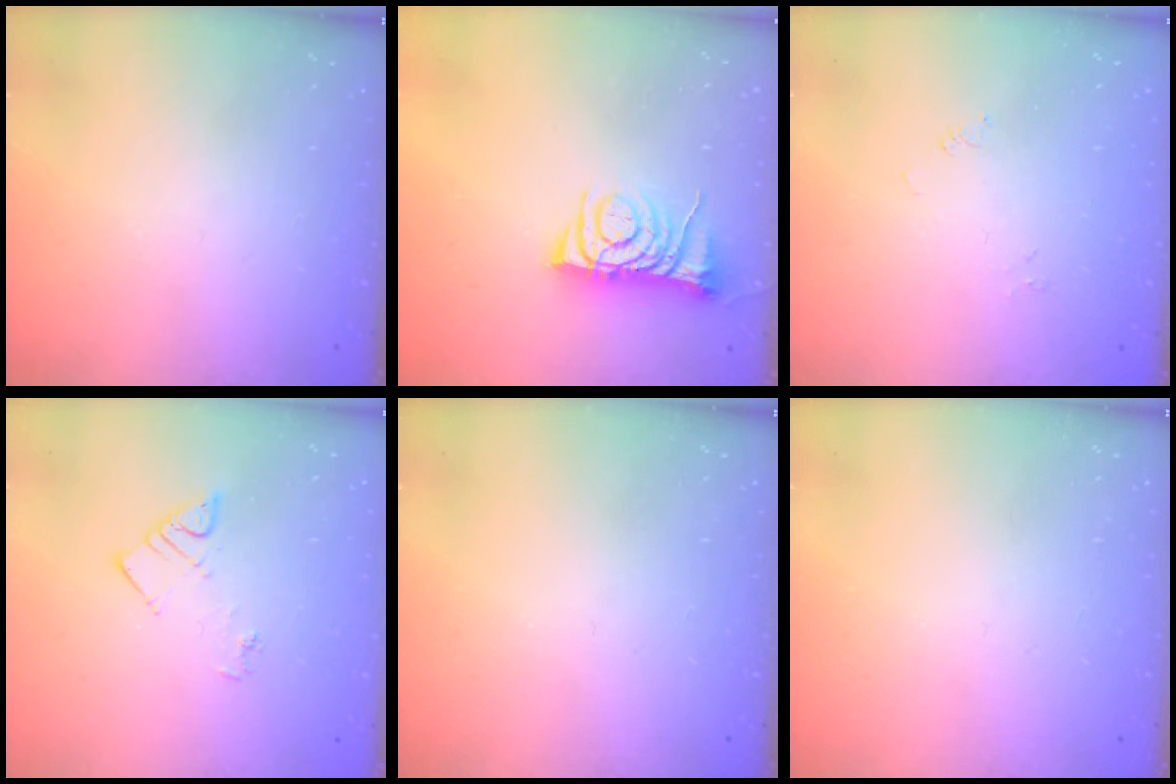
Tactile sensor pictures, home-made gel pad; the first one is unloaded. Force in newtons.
{"total": 7.8, "press": 7.7, "slide": 1.0}
{"total": 0.0}
{"total": 3.8, "press": 3.7, "slide": 0.6}
{"total": 0.0}
{"total": 0.0}